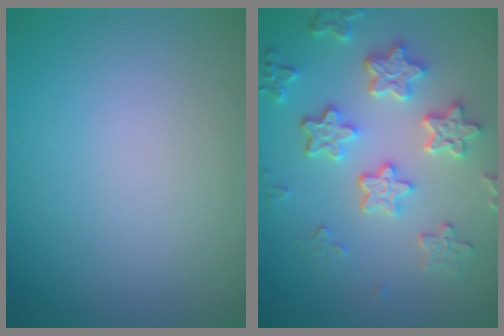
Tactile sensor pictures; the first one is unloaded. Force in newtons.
{"total": 4.7, "press": 4.1, "slide": 2.3}